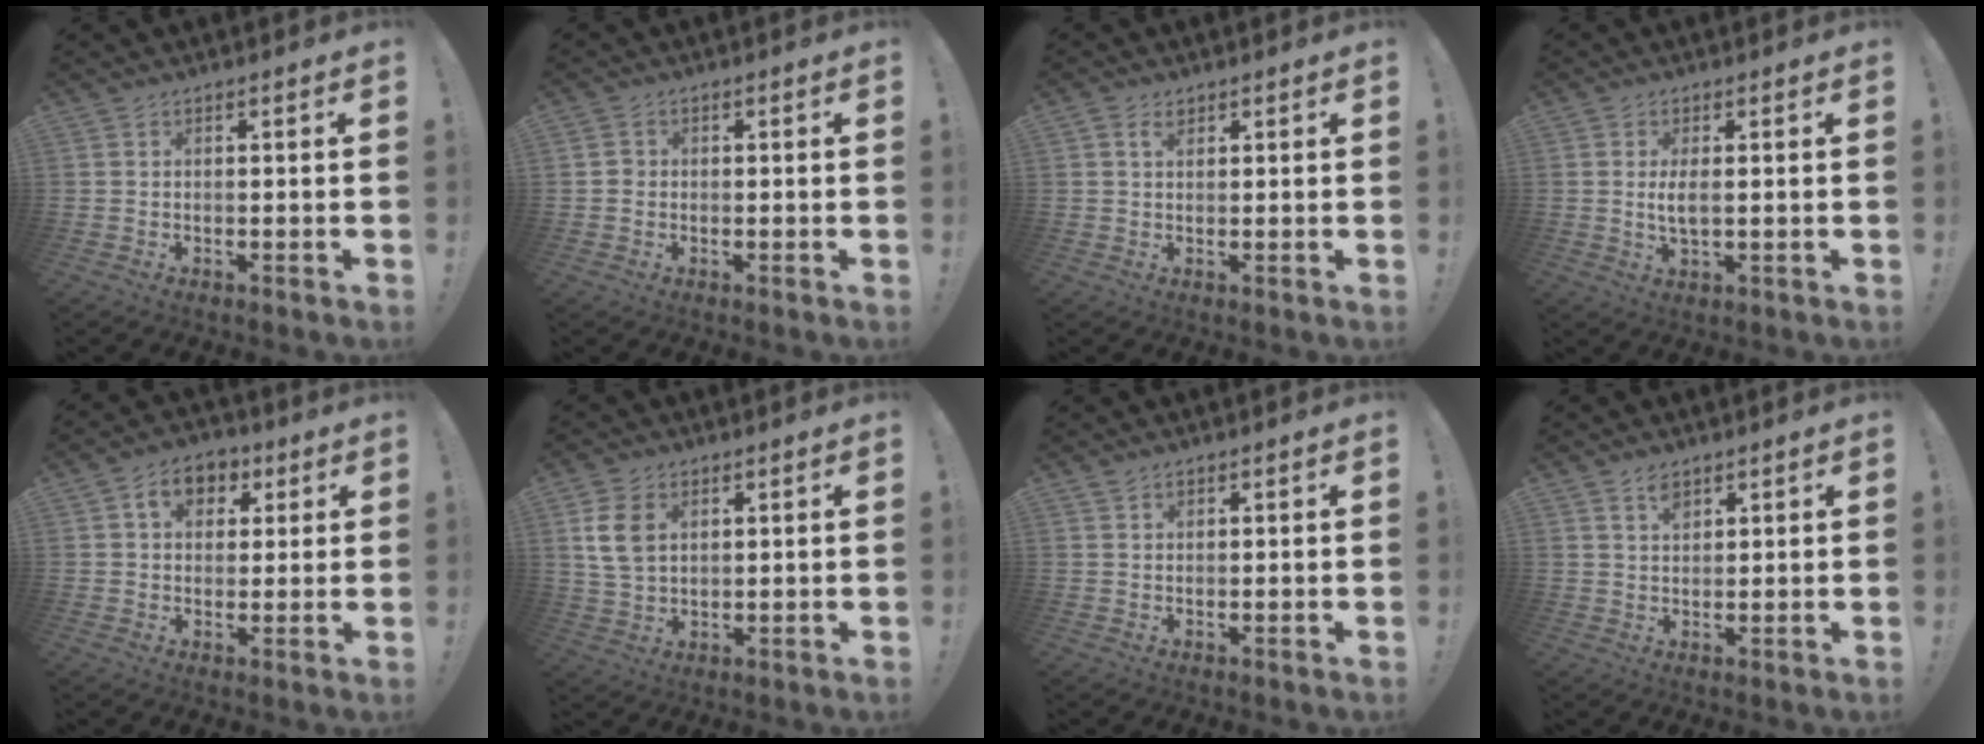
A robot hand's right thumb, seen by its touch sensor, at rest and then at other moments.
{"total": 2.1, "force": [-0.2, 1.9, 0.9], "torque": [-0.011, 0.005, -0.004]}
{"total": 2.1, "force": [1.2, 1.2, 1.2], "torque": [-0.015, -0.002, 0.021]}
{"total": 4.2, "force": [0.3, 1.4, 4.0], "torque": [-0.069, -0.007, 0.002]}
{"total": 8.5, "force": [3.1, 6.4, 4.6], "torque": [-0.059, -0.002, 0.057]}
{"total": 8.6, "force": [3.0, 5.9, 5.4], "torque": [-0.105, -0.001, 0.059]}
{"total": 0.8, "force": [0.6, 0.5, 0.2], "torque": [-0.001, -0.001, 0.011]}
{"total": 3.6, "force": [2.4, 2.0, 1.8], "torque": [-0.014, -0.018, 0.040]}